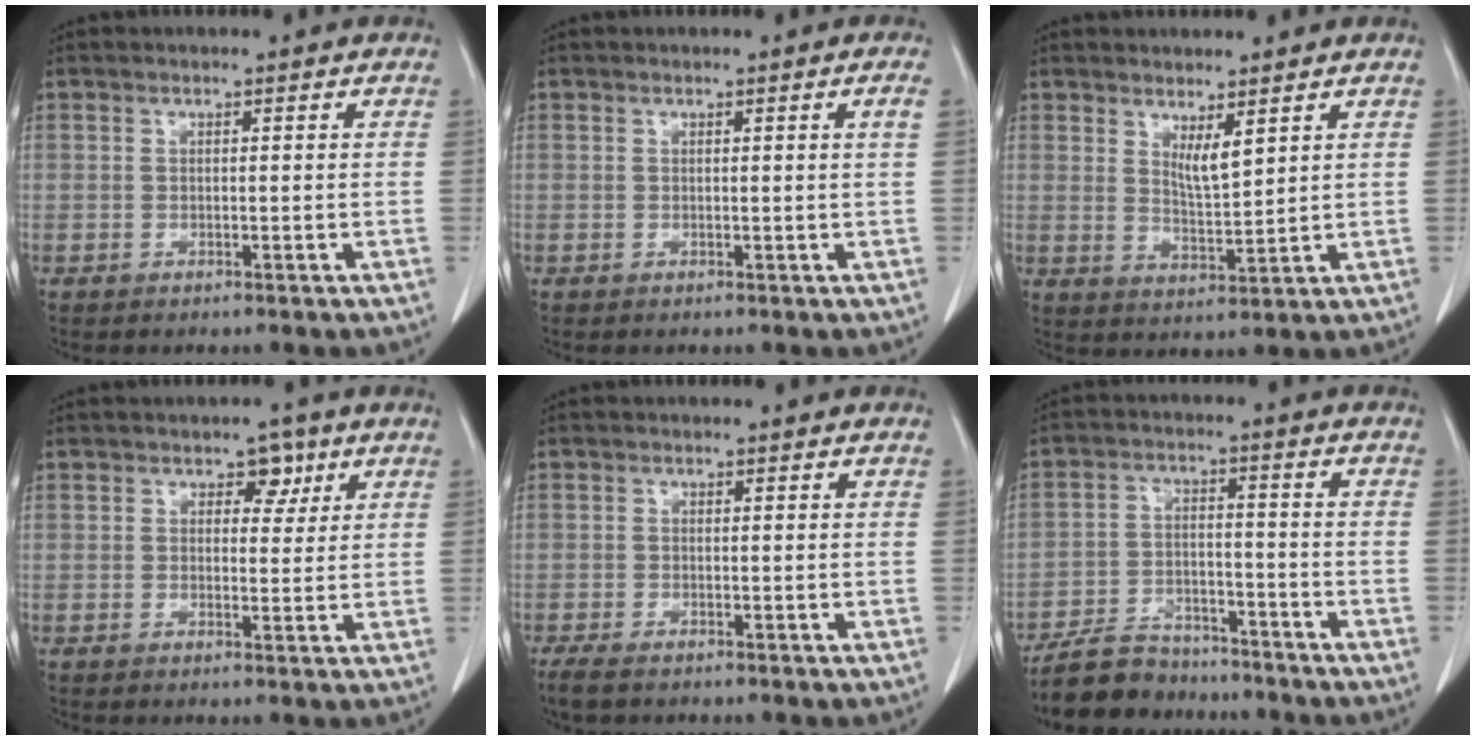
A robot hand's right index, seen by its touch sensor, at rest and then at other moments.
{"total": 1.0, "force": [0.1, -0.4, 1.0], "torque": [-0.013, 0.000, 0.001]}
{"total": 4.0, "force": [2.4, 0.7, 3.1], "torque": [-0.060, -0.015, 0.051]}
{"total": 3.1, "force": [1.5, 2.1, 1.8], "torque": [-0.016, 0.006, 0.017]}
{"total": 3.2, "force": [-2.5, 1.0, 1.8], "torque": [-0.034, -0.008, -0.041]}
{"total": 9.5, "force": [-8.5, 3.8, 1.9], "torque": [-0.038, 0.006, -0.149]}